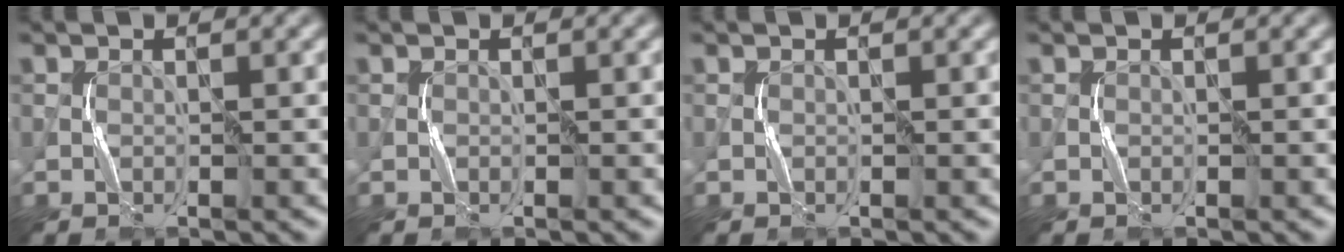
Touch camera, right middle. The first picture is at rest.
{"total": 0.0}
{"total": 0.0}
{"total": 0.0}